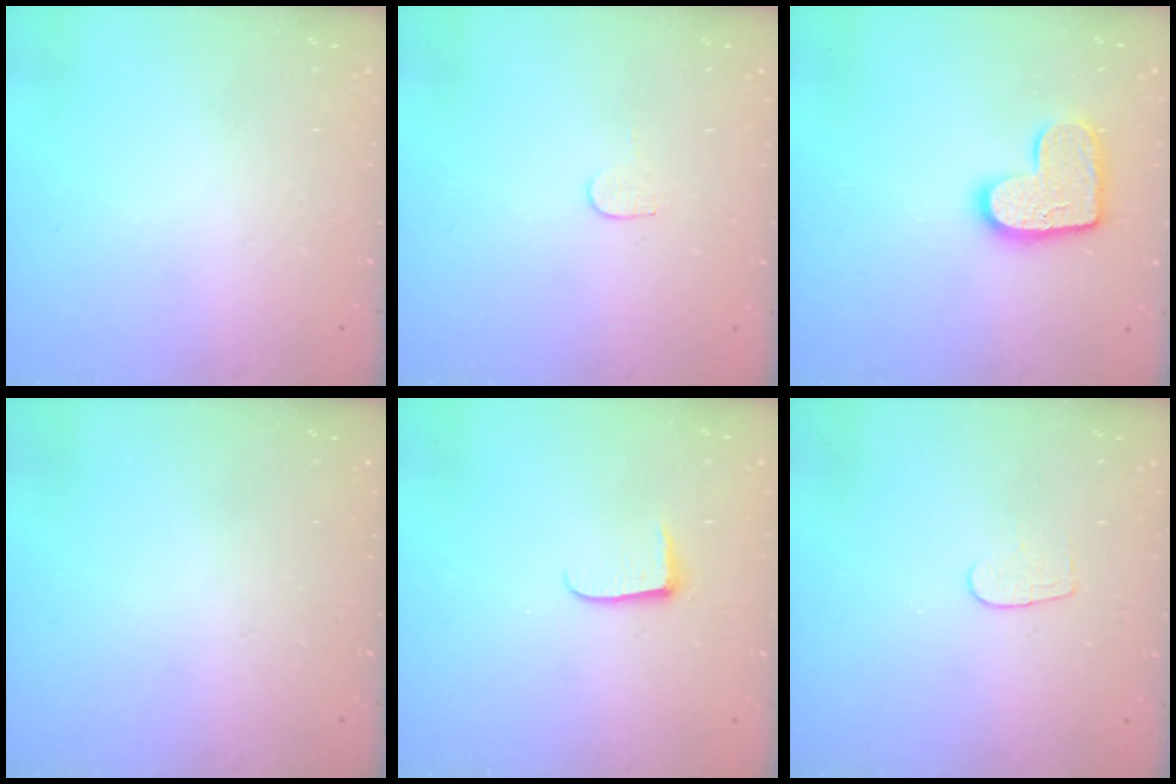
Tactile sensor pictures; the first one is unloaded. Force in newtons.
{"total": 4.9, "press": 4.9, "slide": 0.3}
{"total": 12.8, "press": 12.8, "slide": 0.8}
{"total": 0.0}
{"total": 4.9, "press": 4.8, "slide": 0.6}
{"total": 4.6, "press": 4.6, "slide": 0.2}